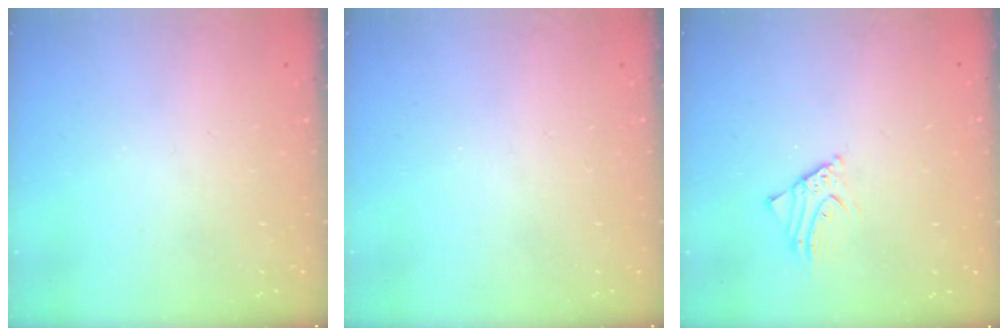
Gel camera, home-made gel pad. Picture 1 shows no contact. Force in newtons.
{"total": 0.0}
{"total": 2.8, "press": 2.8, "slide": 0.2}